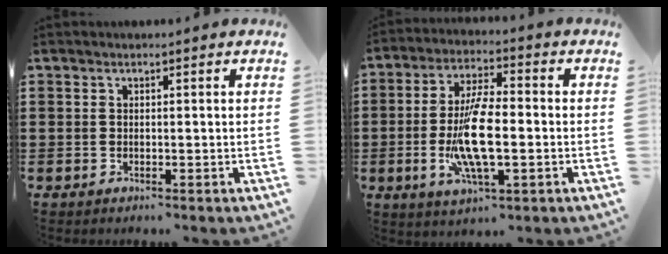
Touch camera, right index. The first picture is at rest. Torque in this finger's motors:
{"motor_torque": [2.14, 0.00, 1.05, 0.21]}